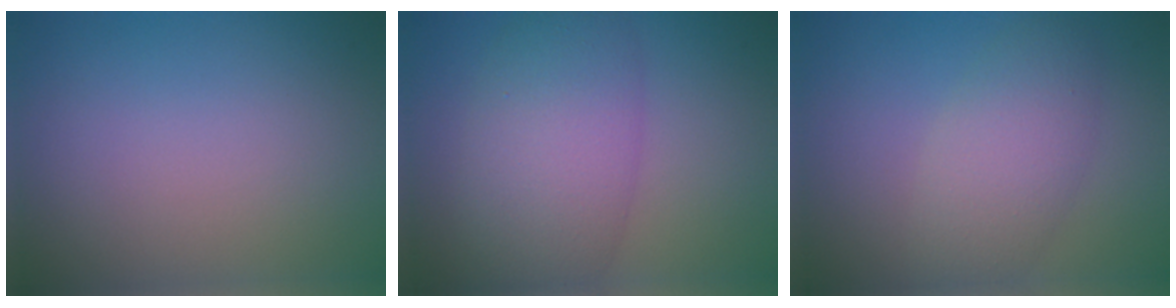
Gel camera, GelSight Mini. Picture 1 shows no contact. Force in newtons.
{"total": 7.5, "press": 7.5, "slide": 0.2}
{"total": 4.4, "press": 4.4, "slide": 0.2}